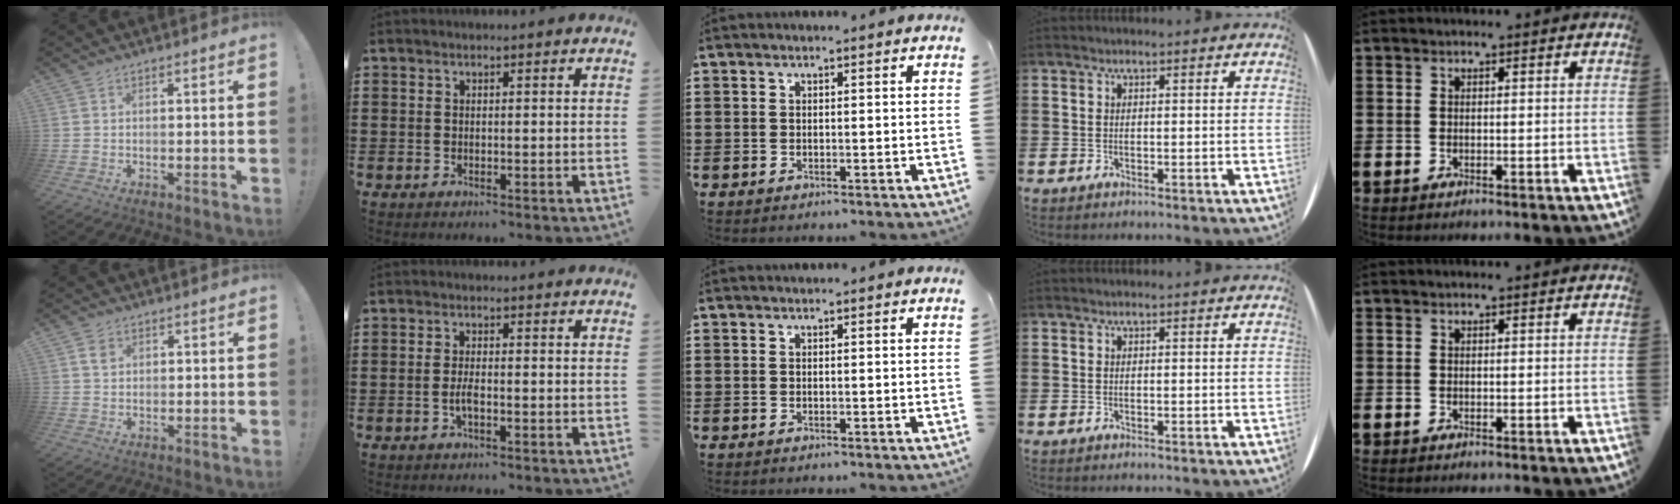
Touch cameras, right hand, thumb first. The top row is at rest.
{"thumb": {"total": 2.6, "force": [1.3, 1.9, 1.2], "torque": [-0.008, -0.005, 0.021]}, "index": {"total": 2.3, "force": [-0.8, 0.6, 2.0], "torque": [-0.044, 0.001, -0.016]}}